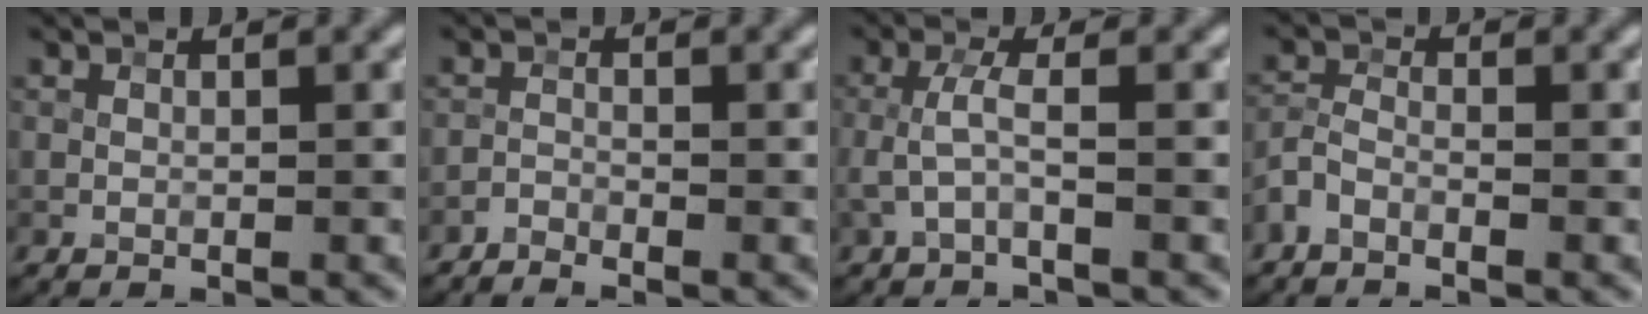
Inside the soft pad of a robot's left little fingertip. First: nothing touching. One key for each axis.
{"total": 1.4, "fx": -1.3, "fy": 0.1, "fz": 0.4, "tx": -0.014, "ty": 0.002, "tz": -0.031}
{"total": 2.0, "fx": -0.5, "fy": 0.2, "fz": 1.9, "tx": -0.045, "ty": 0.008, "tz": -0.012}
{"total": 1.9, "fx": -1.4, "fy": 0.8, "fz": 1.0, "tx": -0.024, "ty": 0.004, "tz": -0.036}